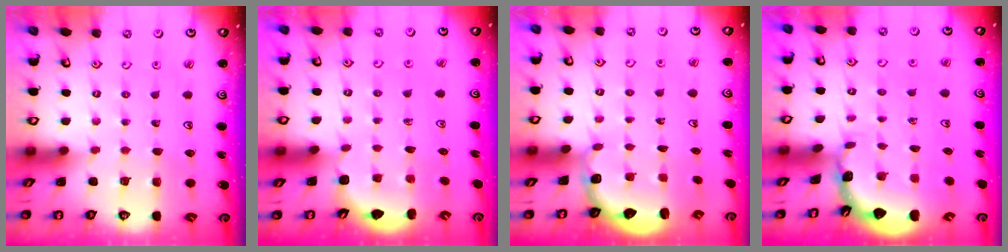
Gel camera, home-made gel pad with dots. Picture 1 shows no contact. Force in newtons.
{"total": 2.5, "press": 2.1, "slide": 1.5}
{"total": 2.9, "press": 2.4, "slide": 1.6}
{"total": 1.6, "press": 1.6, "slide": 0.1}